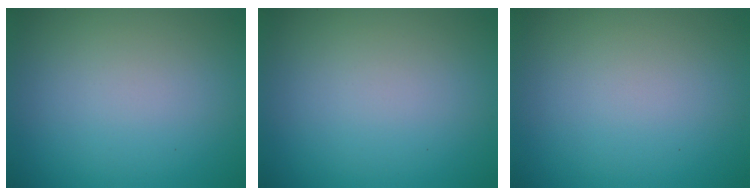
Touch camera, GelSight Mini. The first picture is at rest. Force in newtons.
{"total": 0.0}
{"total": 0.0}